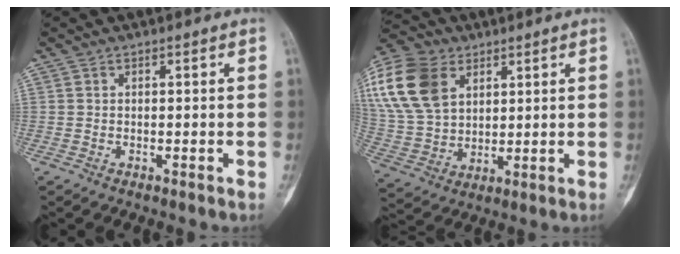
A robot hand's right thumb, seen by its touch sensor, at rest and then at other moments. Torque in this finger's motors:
{"motor_torque": [-1.03, 1.41, 1.34, 0.51, 0.12]}